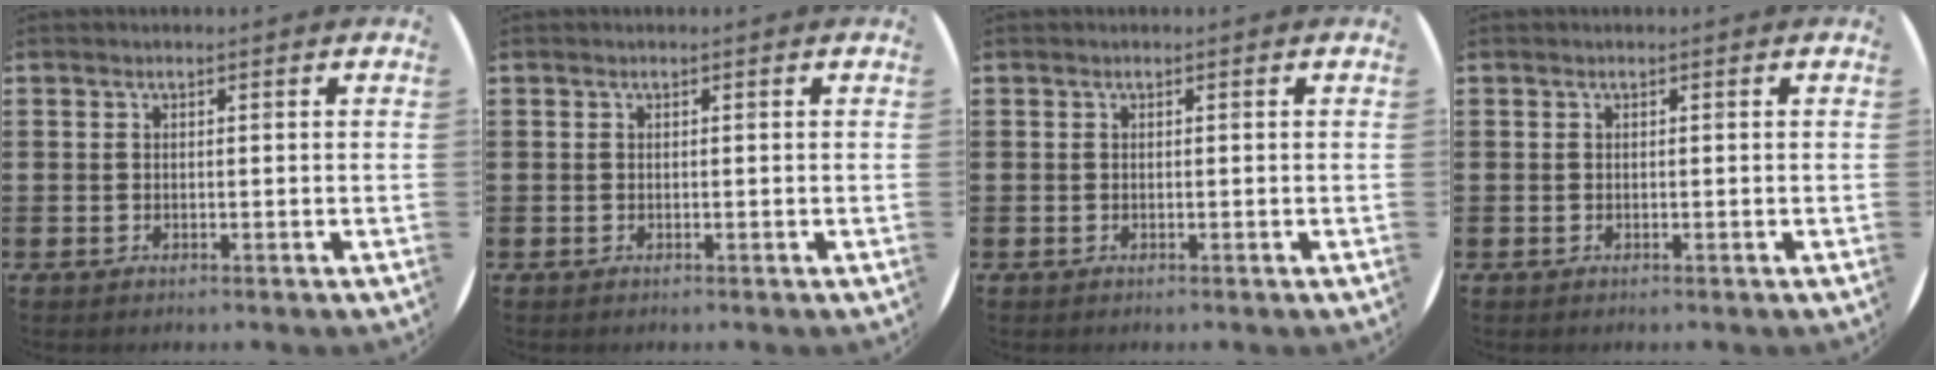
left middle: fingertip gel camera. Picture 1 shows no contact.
{"total": 0.0}
{"total": 0.0}
{"total": 0.0}